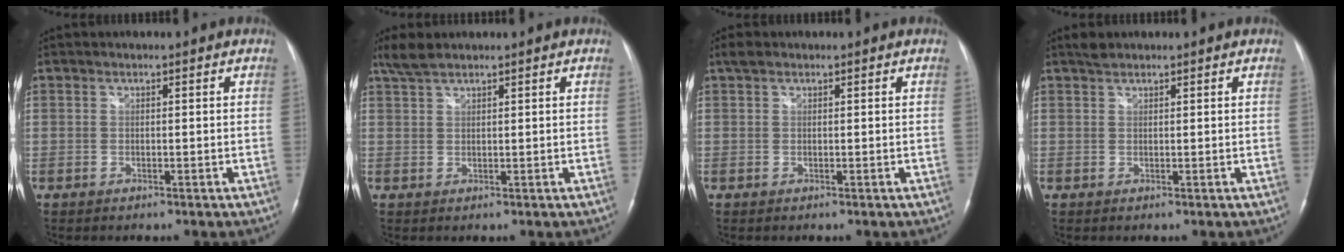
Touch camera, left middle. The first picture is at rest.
{"total": 3.0, "force": [2.6, 0.5, 1.4], "torque": [-0.036, 0.013, 0.056]}
{"total": 1.4, "force": [1.0, 0.7, 0.7], "torque": [-0.017, 0.018, 0.019]}
{"total": 1.4, "force": [1.3, 0.5, 0.5], "torque": [-0.013, 0.012, 0.025]}